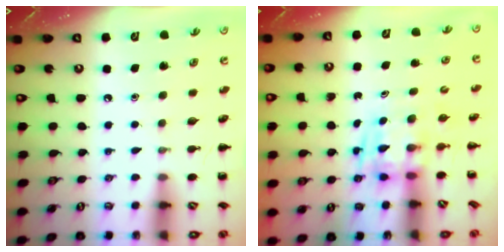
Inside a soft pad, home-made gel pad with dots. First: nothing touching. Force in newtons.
{"total": 4.4, "press": 4.4, "slide": 0.6}